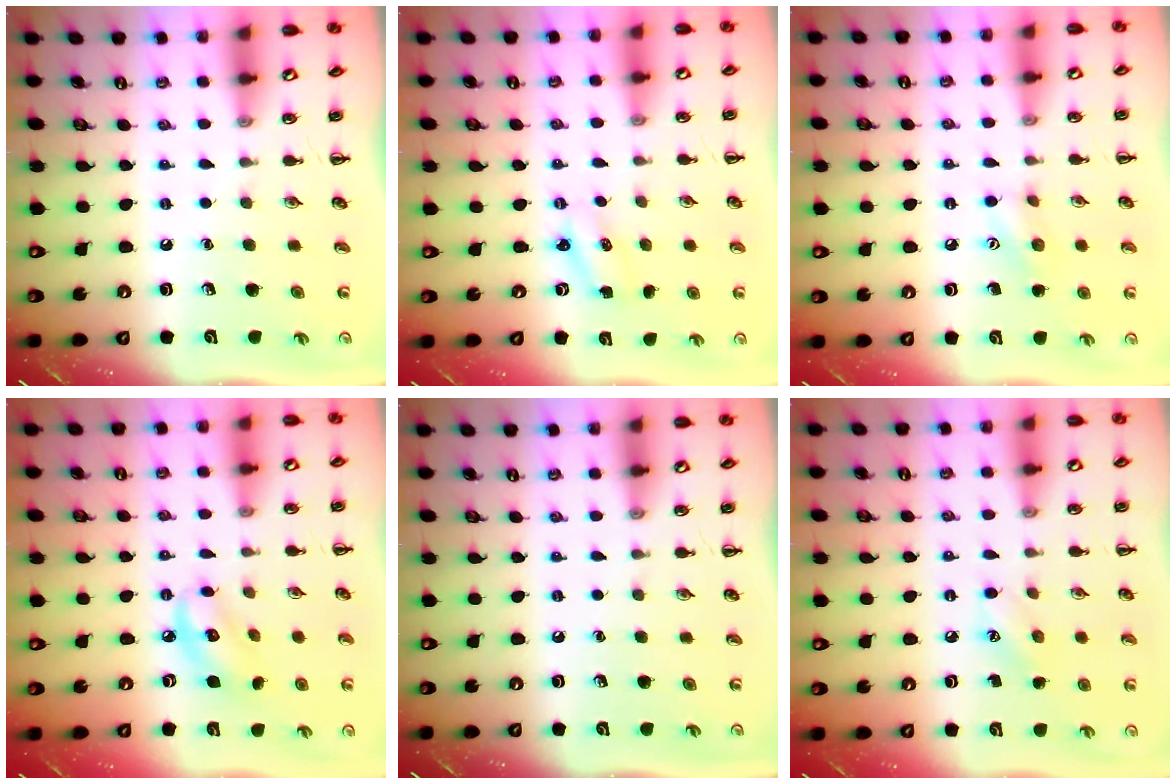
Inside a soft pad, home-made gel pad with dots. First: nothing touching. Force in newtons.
{"total": 2.3, "press": 2.3, "slide": 0.6}
{"total": 8.2, "press": 8.1, "slide": 1.6}
{"total": 7.5, "press": 7.5, "slide": 0.3}
{"total": 0.0}
{"total": 5.8, "press": 5.7, "slide": 1.3}